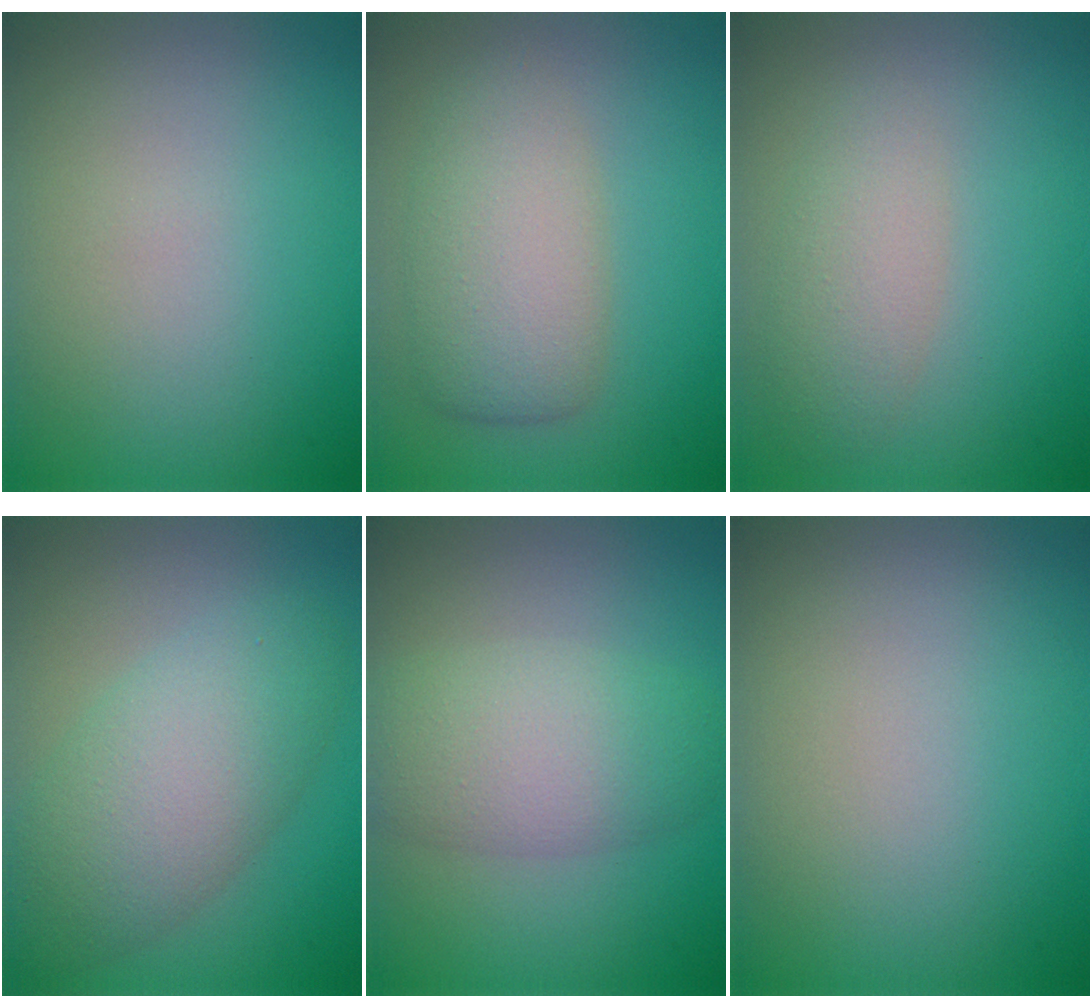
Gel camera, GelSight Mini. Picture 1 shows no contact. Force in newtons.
{"total": 5.1, "press": 5.0, "slide": 0.5}
{"total": 2.9, "press": 2.9, "slide": 0.1}
{"total": 6.6, "press": 6.6, "slide": 0.5}
{"total": 5.6, "press": 5.6, "slide": 0.2}
{"total": 0.0}